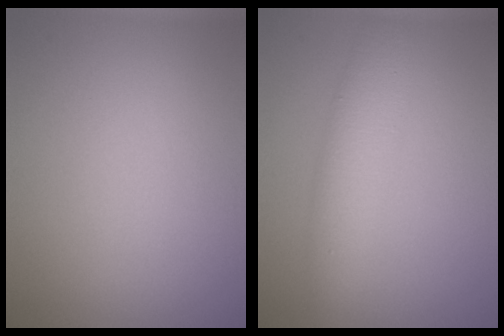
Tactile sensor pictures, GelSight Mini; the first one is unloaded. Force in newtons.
{"total": 3.7, "press": 3.7, "slide": 0.1}